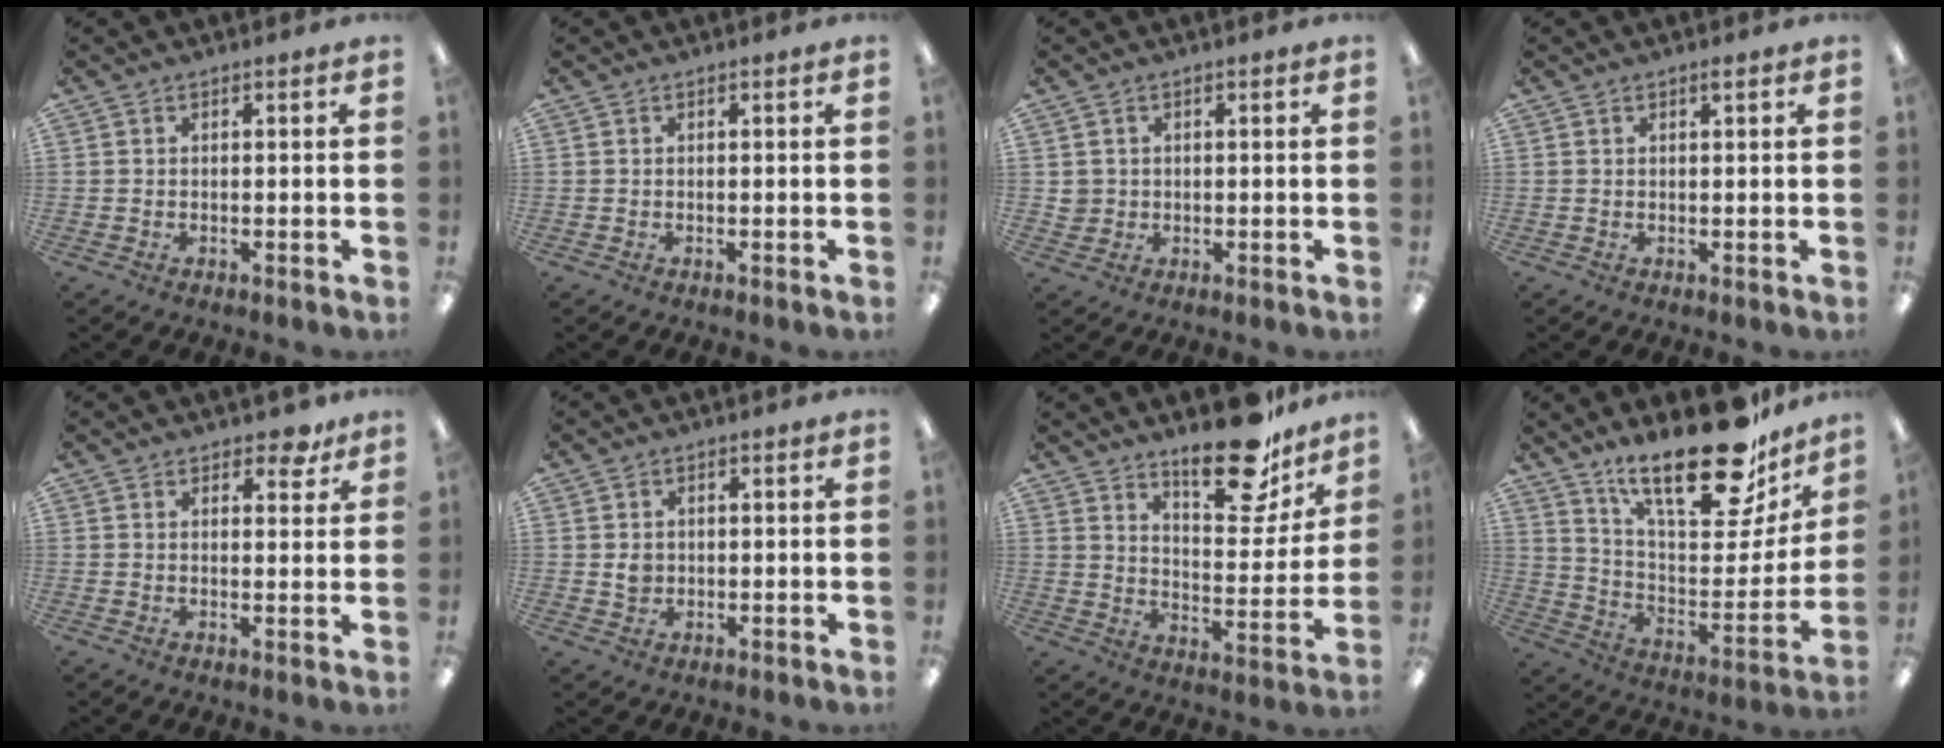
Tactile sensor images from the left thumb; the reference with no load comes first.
{"total": 0.0}
{"total": 2.8, "force": [0.5, 2.7, 0.1], "torque": [-0.009, 0.006, 0.008]}
{"total": 1.0, "force": [0.7, 0.2, 0.7], "torque": [-0.006, -0.001, 0.011]}
{"total": 4.1, "force": [3.1, 2.1, 1.9], "torque": [-0.010, -0.012, 0.050]}
{"total": 2.7, "force": [0.3, 2.4, 1.3], "torque": [-0.017, 0.002, 0.004]}
{"total": 18.2, "force": [13.8, 6.8, 9.7], "torque": [-0.124, -0.093, 0.229]}
{"total": 25.7, "force": [19.1, 8.7, 14.8], "torque": [-0.213, -0.131, 0.320]}